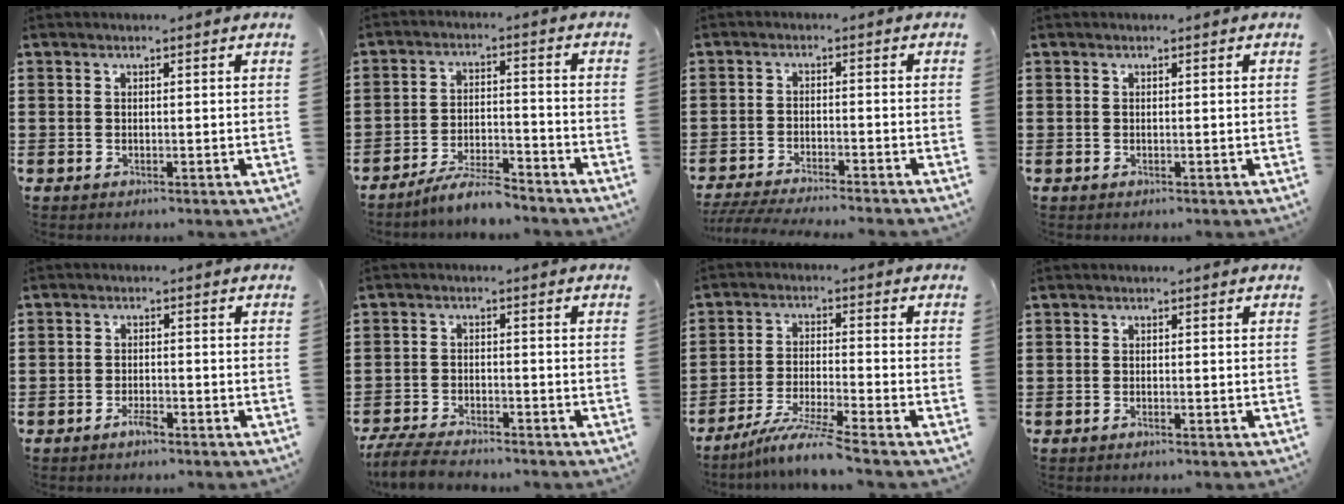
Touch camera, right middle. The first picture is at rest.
{"total": 5.8, "force": [-5.3, 0.5, 2.2], "torque": [-0.049, -0.003, -0.102]}
{"total": 3.9, "force": [-3.8, -0.2, 1.0], "torque": [-0.023, -0.008, -0.078]}
{"total": 0.0}
{"total": 2.0, "force": [-1.7, 0.7, 0.7], "torque": [-0.025, -0.003, -0.036]}
{"total": 5.0, "force": [-4.7, 0.7, 1.4], "torque": [-0.041, -0.003, -0.097]}
{"total": 6.5, "force": [-5.4, -0.5, 3.6], "torque": [-0.077, -0.020, -0.103]}
{"total": 0.5, "force": [-0.4, 0.0, 0.3], "torque": [-0.008, -0.003, -0.007]}